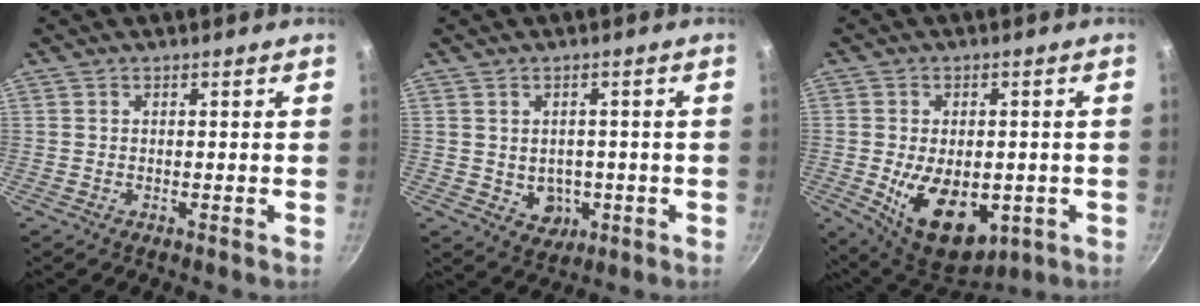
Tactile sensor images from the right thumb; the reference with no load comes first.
{"total": 5.2, "force": [-0.8, 4.3, 2.7], "torque": [-0.018, 0.002, 0.001]}
{"total": 15.3, "force": [-3.4, 9.3, 11.7], "torque": [-0.152, -0.009, -0.031]}